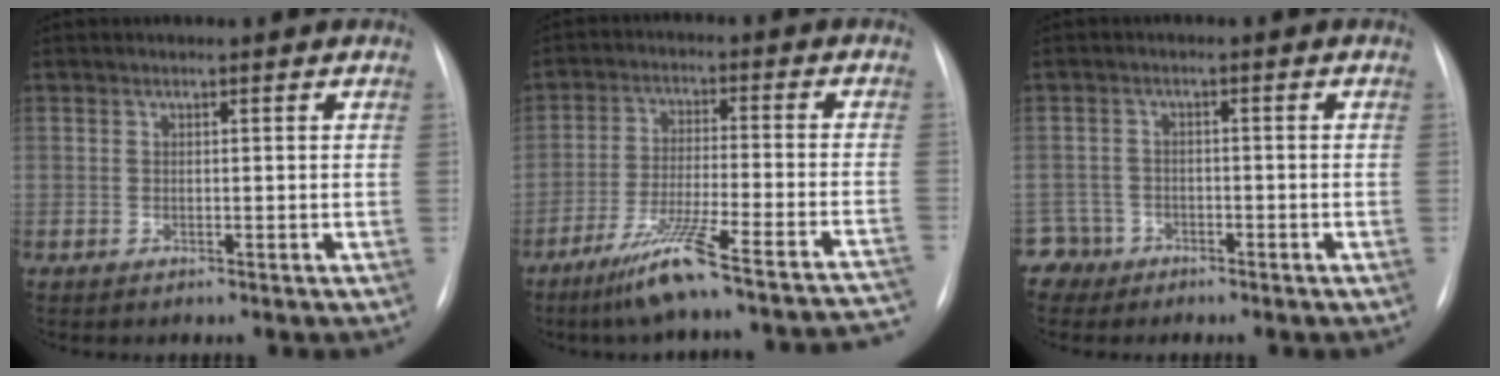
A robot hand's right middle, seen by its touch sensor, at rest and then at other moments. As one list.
[{"total": 21.1, "force": [-17.5, 0.3, 11.9], "torque": [-0.123, -0.008, -0.259]}, {"total": 3.4, "force": [-2.1, 2.4, -1.0], "torque": [0.022, 0.010, -0.044]}]